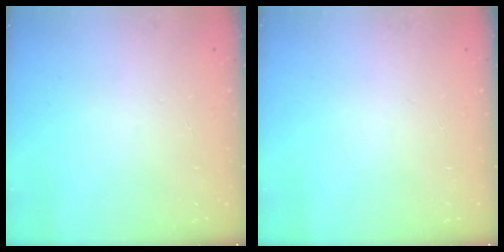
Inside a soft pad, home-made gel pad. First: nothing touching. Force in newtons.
{"total": 0.0}